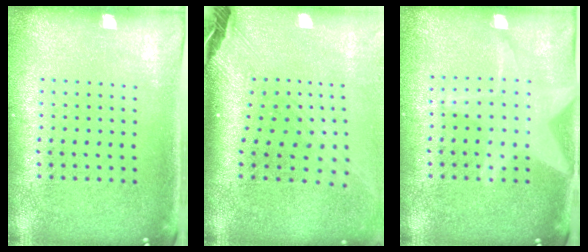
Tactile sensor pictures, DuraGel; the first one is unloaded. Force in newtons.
{"total": 2.9, "press": 2.0, "slide": 2.0}
{"total": 3.1, "press": 3.0, "slide": 0.5}